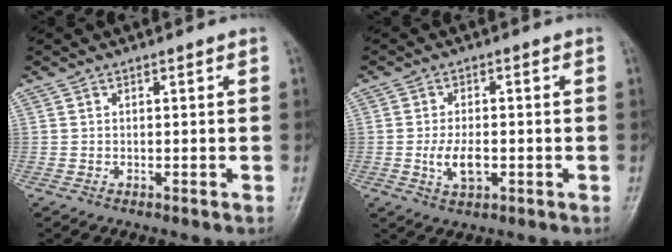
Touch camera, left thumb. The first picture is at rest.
{"total": 5.3, "force": [-1.2, 2.8, 4.3], "torque": [-0.081, 0.001, -0.019]}